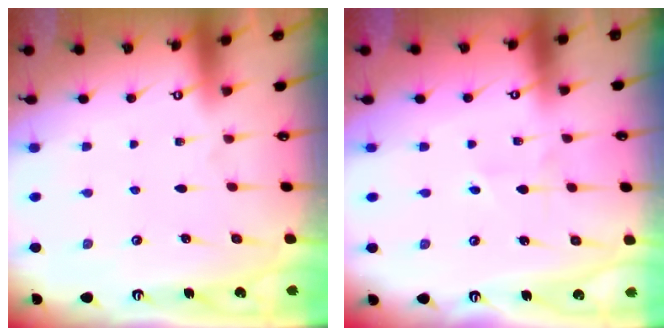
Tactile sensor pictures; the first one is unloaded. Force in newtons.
{"total": 1.5, "press": 1.5, "slide": 0.2}